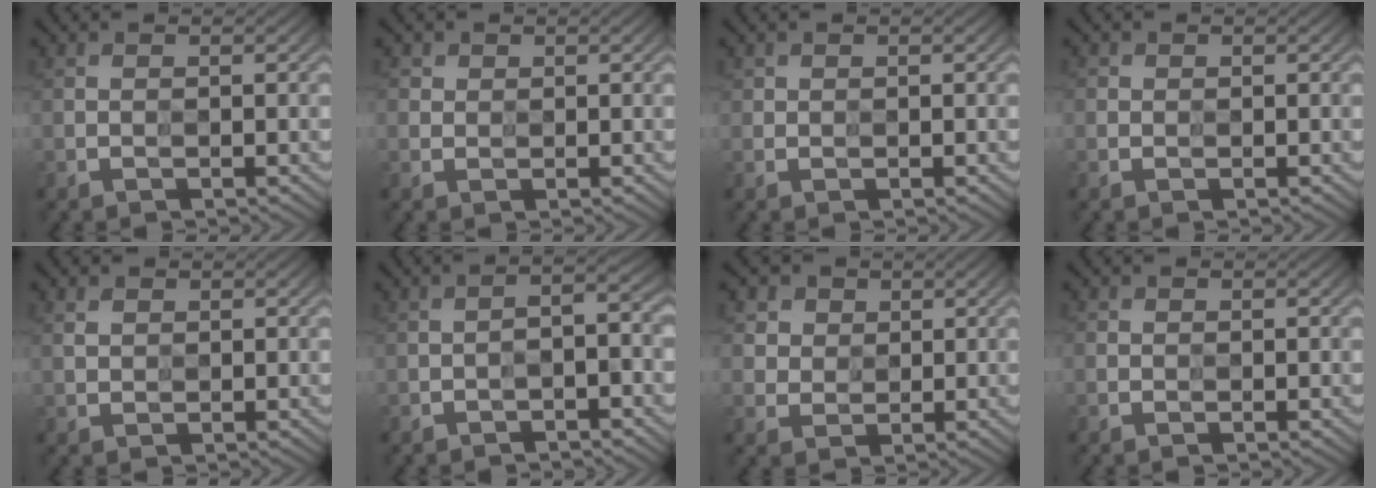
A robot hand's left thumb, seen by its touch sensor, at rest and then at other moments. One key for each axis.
{"total": 2.1, "fx": 1.3, "fy": 1.6, "fz": -0.1, "tx": -0.003, "ty": 0.000, "tz": 0.024}
{"total": 1.3, "fx": 0.9, "fy": 1.0, "fz": 0.1, "tx": -0.004, "ty": -0.001, "tz": 0.016}
{"total": 1.1, "fx": 0.3, "fy": 1.0, "fz": 0.1, "tx": 0.000, "ty": 0.000, "tz": 0.001}
{"total": 1.7, "fx": 1.3, "fy": 1.1, "fz": 0.3, "tx": -0.009, "ty": 0.001, "tz": 0.026}
{"total": 6.9, "fx": -3.3, "fy": 2.5, "fz": 5.5, "tx": -0.081, "ty": 0.001, "tz": -0.049}
{"total": 4.8, "fx": 2.9, "fy": 3.7, "fz": 0.6, "tx": -0.045, "ty": 0.003, "tz": 0.046}
{"total": 0.7, "fx": 0.1, "fy": 0.7, "fz": 0.1, "tx": 0.000, "ty": 0.000, "tz": -0.002}